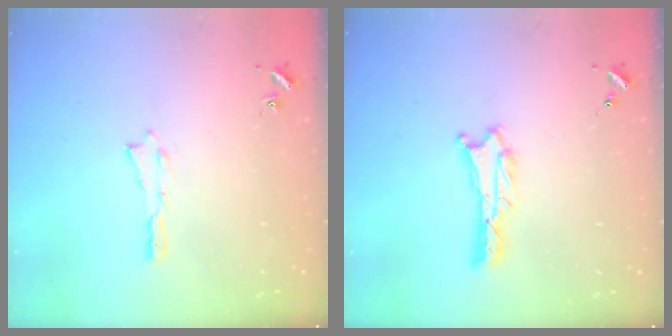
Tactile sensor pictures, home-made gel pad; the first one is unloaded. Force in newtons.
{"total": 1.3, "press": 1.2, "slide": 0.1}